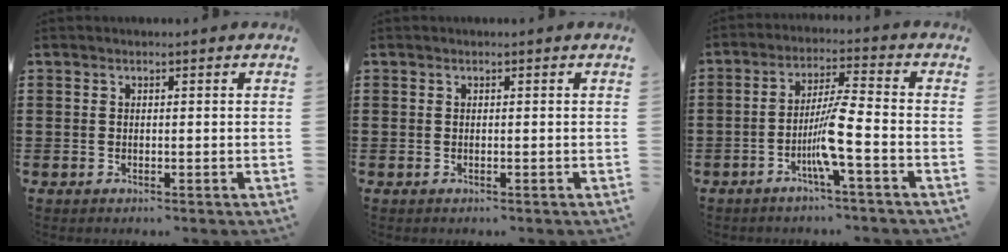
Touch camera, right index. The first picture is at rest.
{"total": 0.0}
{"total": 6.6, "force": [-2.7, -0.2, 6.0], "torque": [-0.127, -0.013, -0.058]}